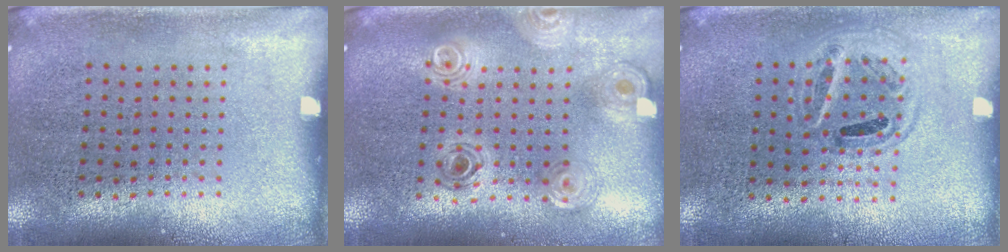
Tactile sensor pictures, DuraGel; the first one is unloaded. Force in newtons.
{"total": 1.0, "press": 0.9, "slide": 0.2}
{"total": 1.0, "press": 0.9, "slide": 0.3}